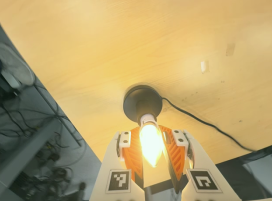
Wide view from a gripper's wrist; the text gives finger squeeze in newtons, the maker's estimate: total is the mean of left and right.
{"total": 13.4, "left": 12.0, "right": 14.7}